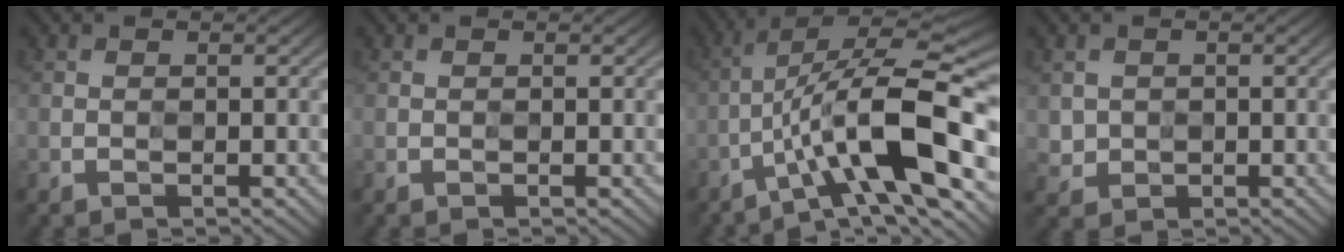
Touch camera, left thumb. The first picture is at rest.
{"total": 0.0}
{"total": 12.8, "force": [-4.6, 3.3, 11.5], "torque": [-0.195, 0.021, -0.081]}
{"total": 2.6, "force": [1.3, 2.2, -0.6], "torque": [-0.008, -0.011, 0.025]}